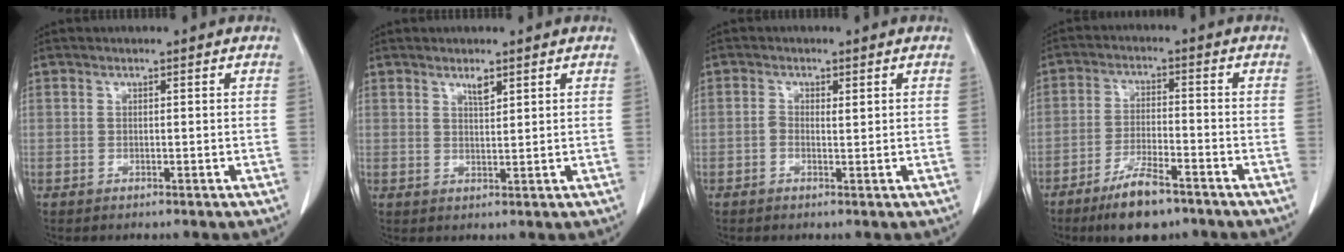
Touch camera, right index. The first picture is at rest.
{"total": 2.1, "force": [1.5, 0.3, 1.4], "torque": [-0.026, -0.003, 0.029]}
{"total": 1.5, "force": [0.2, 0.8, 1.3], "torque": [-0.025, 0.003, 0.003]}
{"total": 8.3, "force": [-5.8, 2.1, 5.5], "torque": [-0.105, -0.010, -0.100]}